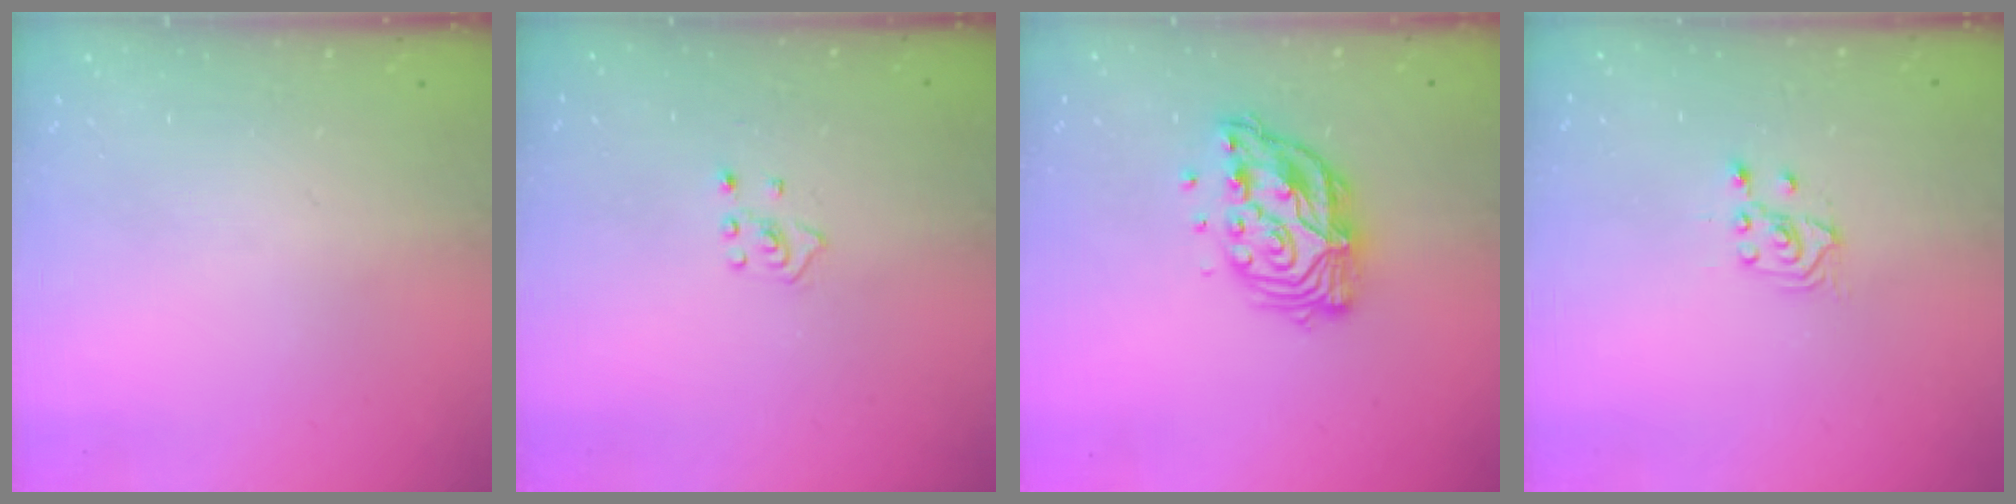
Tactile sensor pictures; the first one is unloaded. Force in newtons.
{"total": 2.4, "press": 2.4, "slide": 0.5}
{"total": 12.7, "press": 12.6, "slide": 1.0}
{"total": 2.5, "press": 2.4, "slide": 0.7}